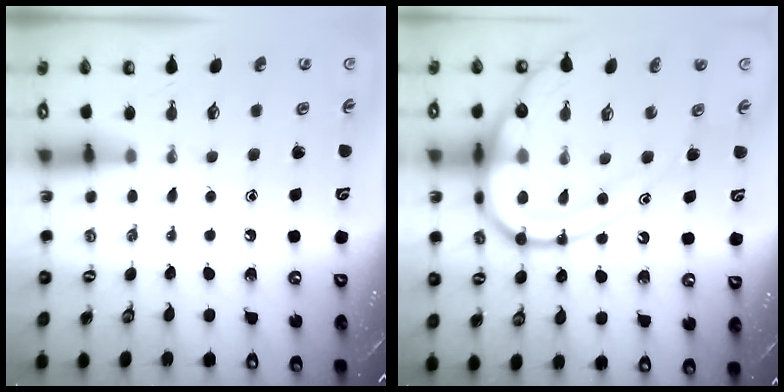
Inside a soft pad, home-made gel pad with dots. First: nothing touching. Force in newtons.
{"total": 17.2, "press": 17.1, "slide": 1.6}